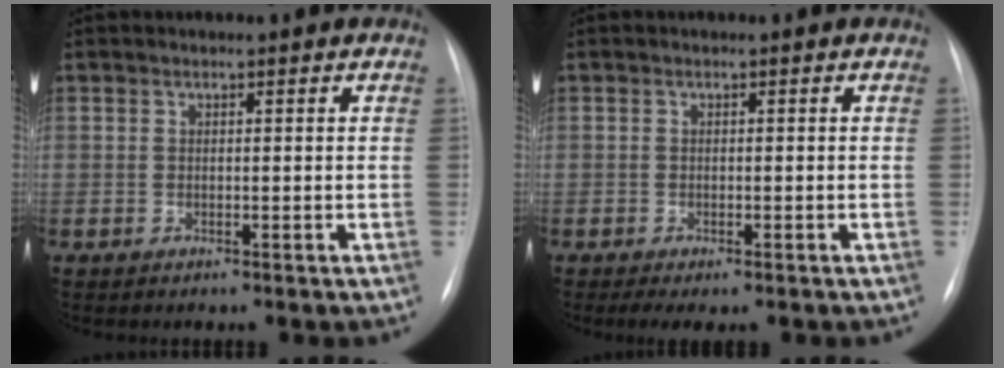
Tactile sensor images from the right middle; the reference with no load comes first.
{"total": 2.9, "force": [-1.9, 1.1, 1.9], "torque": [-0.031, -0.007, -0.024]}